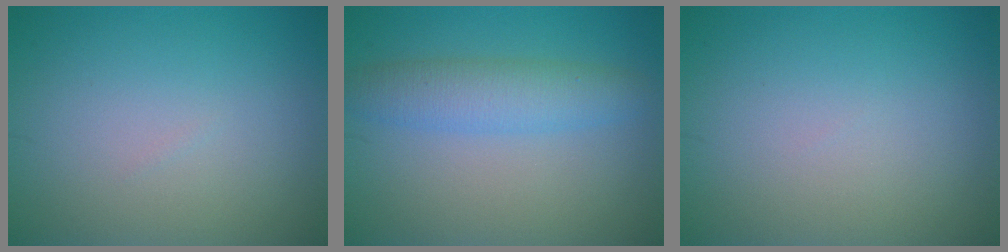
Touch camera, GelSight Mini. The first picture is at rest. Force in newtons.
{"total": 3.7, "press": 3.7, "slide": 0.1}
{"total": 0.0}